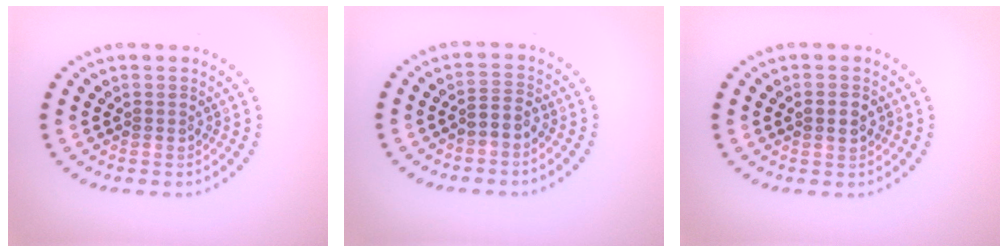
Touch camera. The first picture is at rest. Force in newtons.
{"total": 1.7, "press": 1.2, "slide": 1.1}
{"total": 1.3, "press": 1.2, "slide": 0.2}